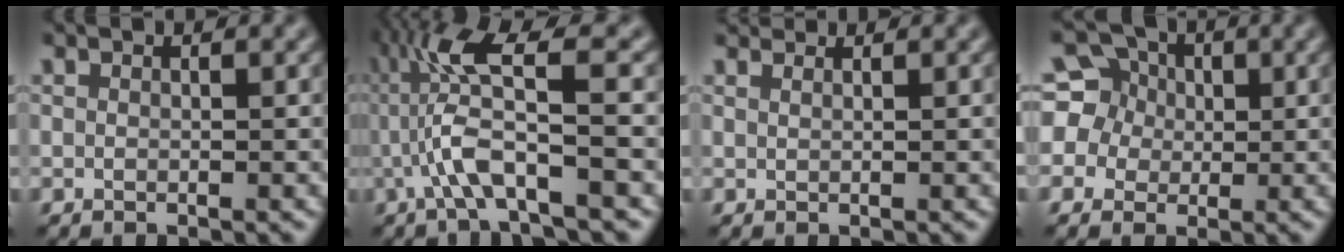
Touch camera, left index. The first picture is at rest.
{"total": 5.8, "force": [-0.9, 0.6, 5.7], "torque": [-0.128, 0.016, -0.016]}
{"total": 3.7, "force": [3.0, 1.4, 1.6], "torque": [-0.029, 0.018, 0.026]}
{"total": 7.5, "force": [2.3, 6.7, 2.5], "torque": [-0.069, 0.041, 0.020]}